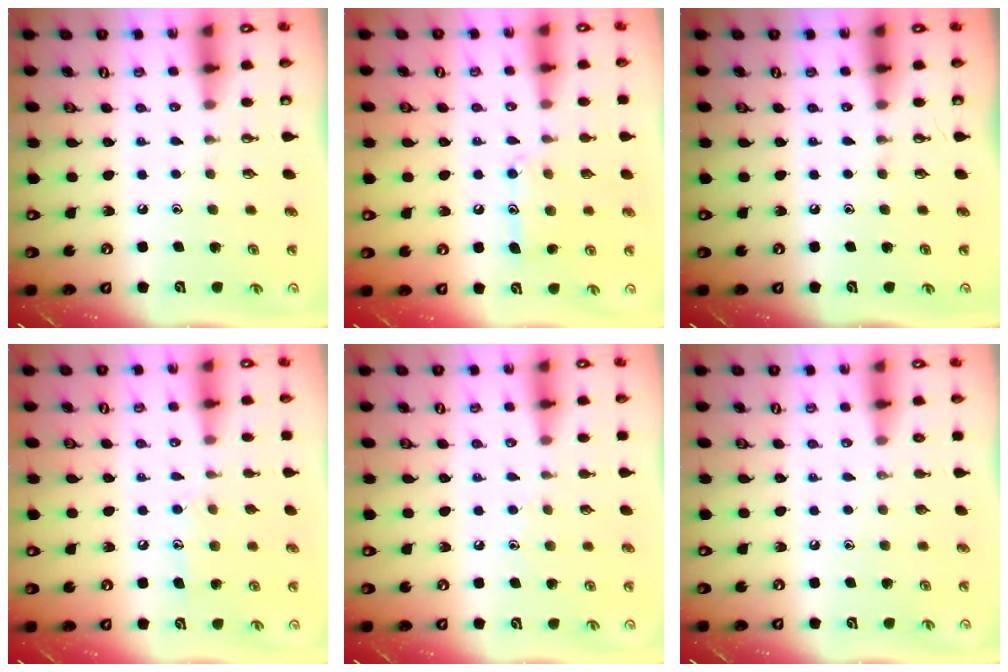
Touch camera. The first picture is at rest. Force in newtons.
{"total": 11.0, "press": 10.9, "slide": 0.7}
{"total": 0.0}
{"total": 7.8, "press": 7.7, "slide": 0.5}
{"total": 5.3, "press": 5.3, "slide": 0.6}
{"total": 0.0}